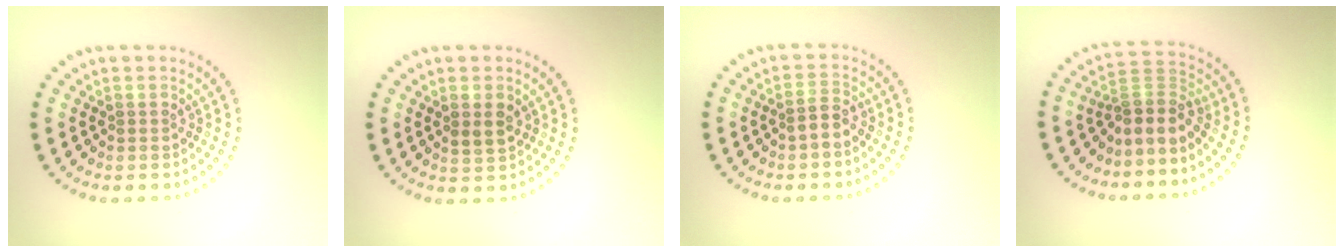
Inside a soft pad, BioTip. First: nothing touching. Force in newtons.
{"total": 1.9, "press": 1.8, "slide": 0.3}
{"total": 1.4, "press": 1.2, "slide": 0.7}
{"total": 3.3, "press": 2.4, "slide": 2.3}